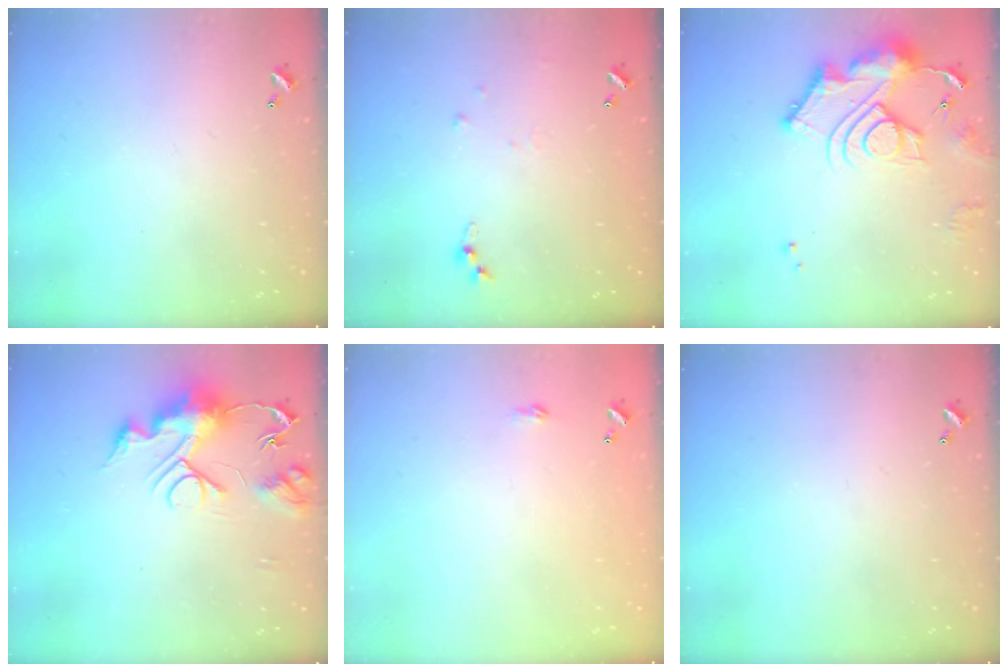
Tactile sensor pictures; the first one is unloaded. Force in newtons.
{"total": 3.6, "press": 3.6, "slide": 0.5}
{"total": 14.0, "press": 13.9, "slide": 1.0}
{"total": 10.7, "press": 10.7, "slide": 1.1}
{"total": 2.3, "press": 2.3, "slide": 0.4}
{"total": 0.0}